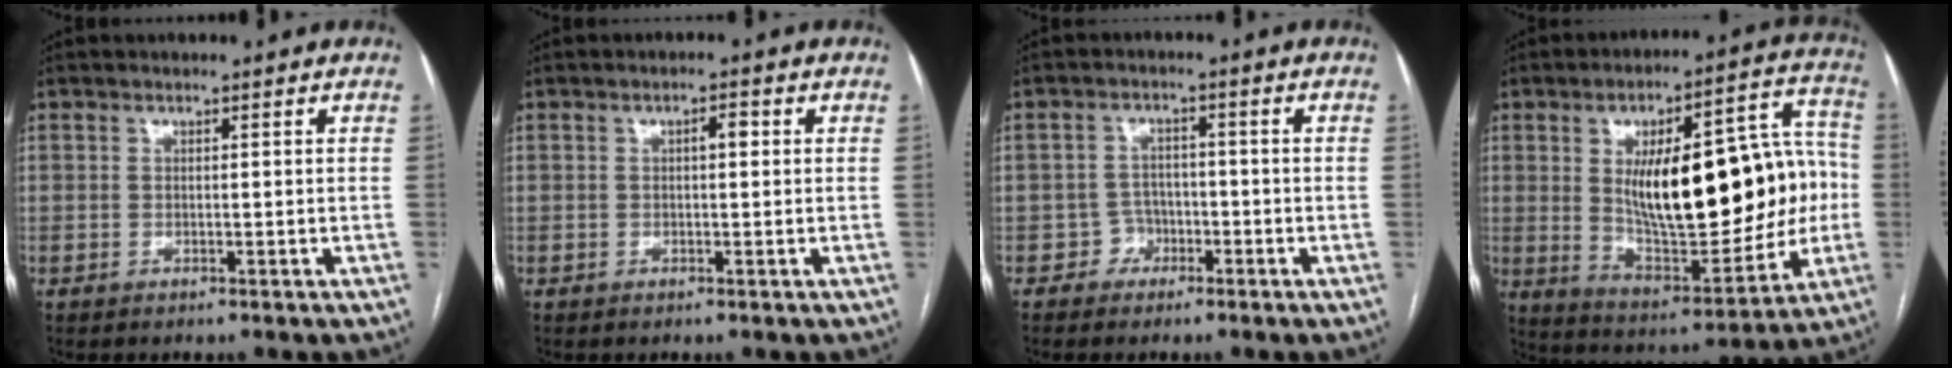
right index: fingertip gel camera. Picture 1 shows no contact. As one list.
[{"total": 1.7, "force": [0.3, 0.6, 1.6], "torque": [-0.022, 0.009, 0.006]}, {"total": 2.8, "force": [-1.5, 2.4, 0.1], "torque": [0.006, 0.015, -0.029]}, {"total": 24.7, "force": [1.0, 9.2, 22.9], "torque": [-0.351, 0.034, 0.029]}]